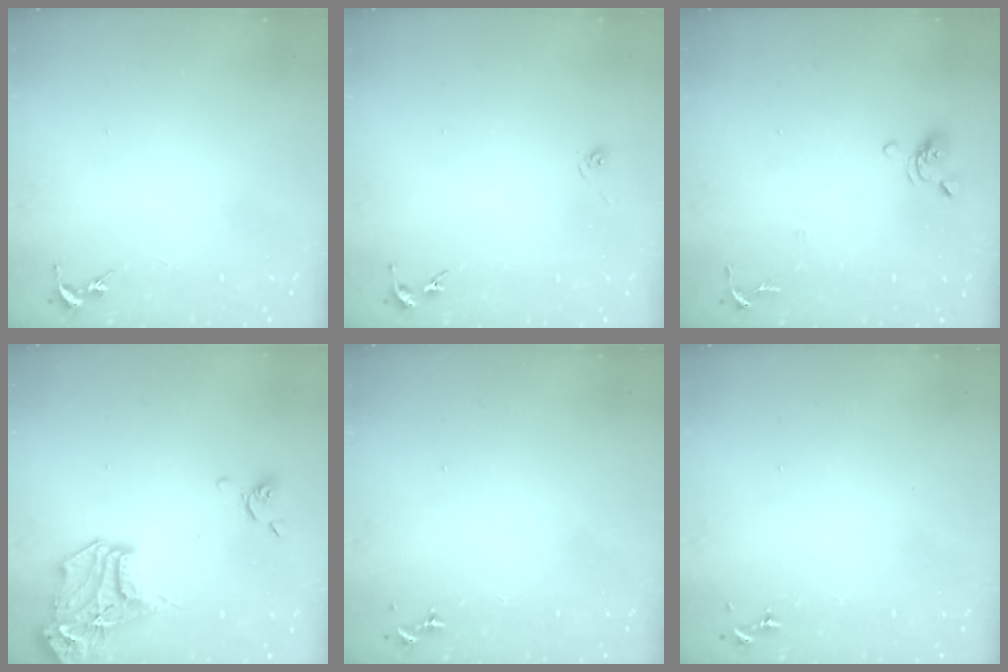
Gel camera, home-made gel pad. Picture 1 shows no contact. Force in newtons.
{"total": 3.0, "press": 2.5, "slide": 1.7}
{"total": 6.8, "press": 6.7, "slide": 1.0}
{"total": 16.8, "press": 16.7, "slide": 1.5}
{"total": 0.0}
{"total": 0.0}